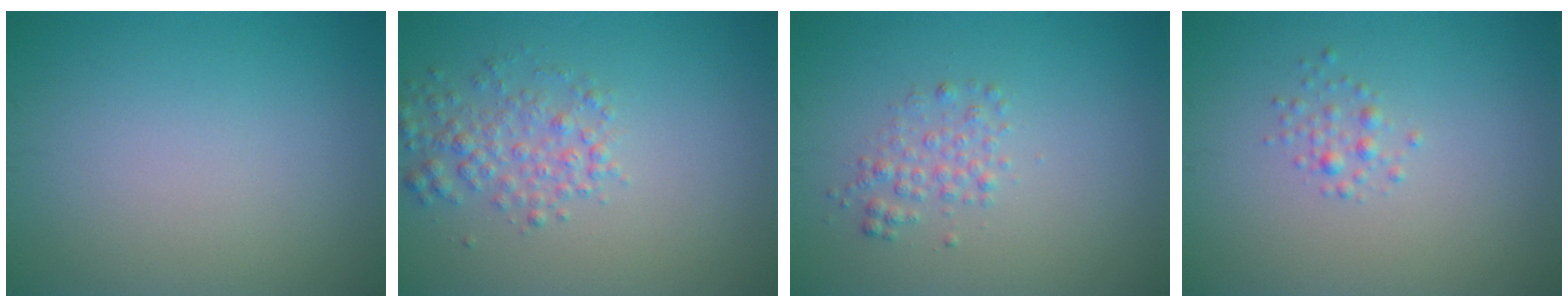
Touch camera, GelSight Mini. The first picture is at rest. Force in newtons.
{"total": 2.7, "press": 2.7, "slide": 0.1}
{"total": 1.8, "press": 1.8, "slide": 0.0}
{"total": 1.2, "press": 1.2, "slide": 0.0}